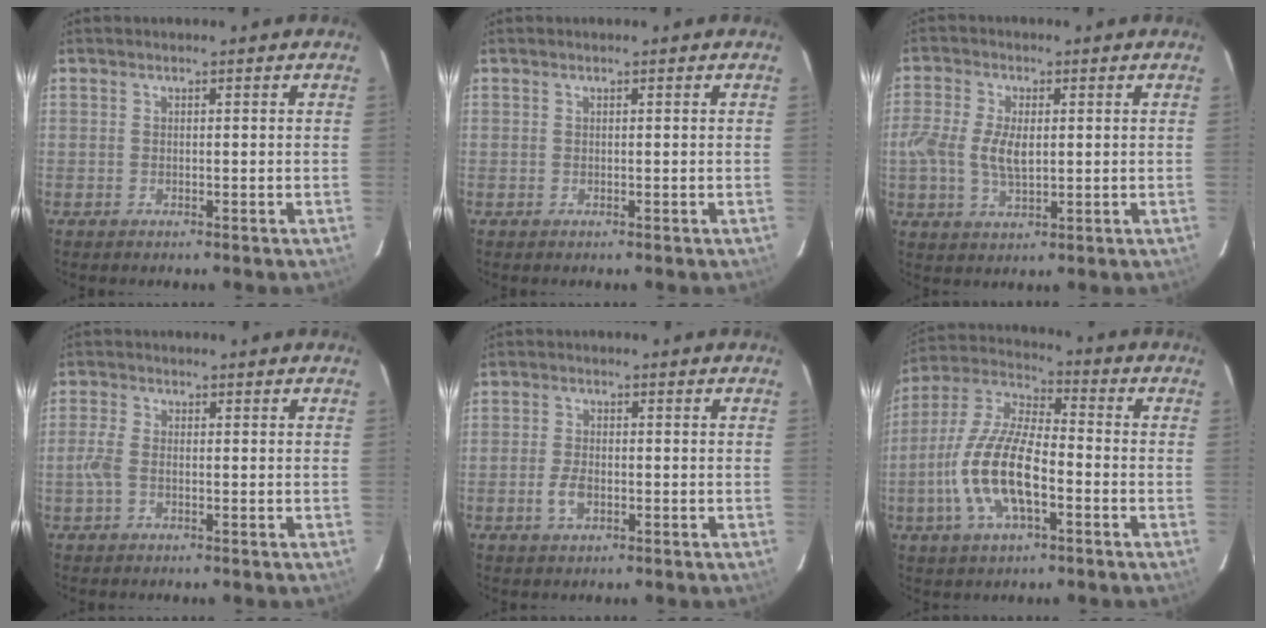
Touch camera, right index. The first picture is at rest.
{"total": 0.0}
{"total": 6.8, "force": [0.3, 3.7, 5.7], "torque": [-0.121, -0.002, 0.006]}
{"total": 3.3, "force": [-0.9, 1.6, 2.8], "torque": [-0.069, 0.002, -0.020]}
{"total": 3.6, "force": [-1.3, 2.0, 2.7], "torque": [-0.062, 0.000, -0.023]}
{"total": 15.7, "force": [-4.8, 5.8, 13.8], "torque": [-0.289, -0.004, -0.096]}